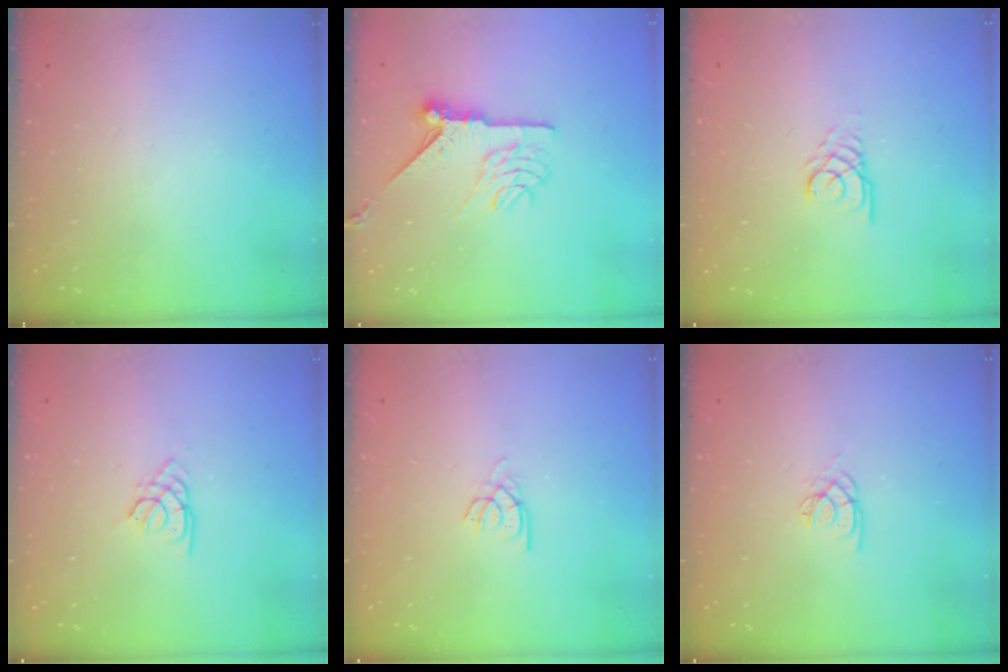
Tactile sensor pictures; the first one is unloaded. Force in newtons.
{"total": 10.1, "press": 10.1, "slide": 0.3}
{"total": 2.5, "press": 2.5, "slide": 0.2}
{"total": 2.3, "press": 2.3, "slide": 0.5}
{"total": 2.2, "press": 2.1, "slide": 0.4}
{"total": 2.6, "press": 2.6, "slide": 0.1}